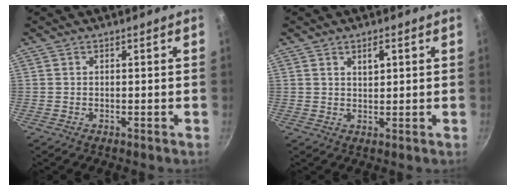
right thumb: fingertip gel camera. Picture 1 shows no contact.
{"total": 2.6, "force": [1.2, 1.4, 1.9], "torque": [-0.023, -0.001, 0.021]}